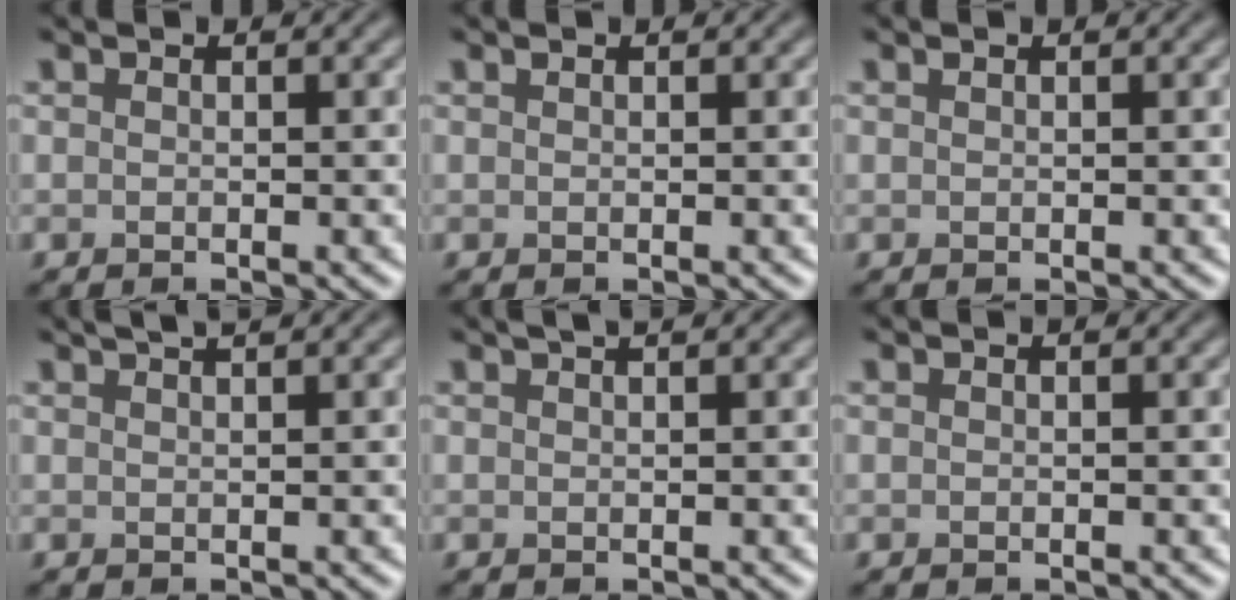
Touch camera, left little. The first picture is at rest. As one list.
[{"total": 0.0}, {"total": 0.0}, {"total": 2.2, "force": [1.6, 0.5, 1.4], "torque": [-0.006, 0.006, 0.013]}, {"total": 1.4, "force": [1.0, 0.4, 0.9], "torque": [-0.007, 0.000, 0.009]}, {"total": 0.0}]